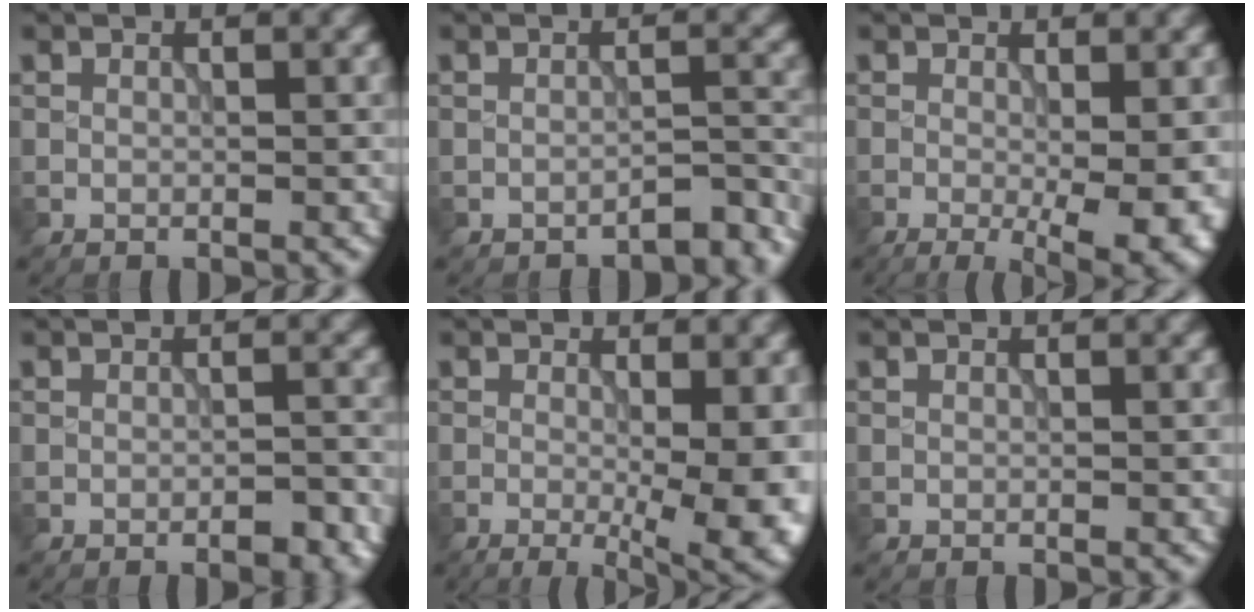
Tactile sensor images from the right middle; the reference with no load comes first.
{"total": 2.6, "force": [-2.4, 0.4, 0.9], "torque": [-0.006, 0.009, -0.033]}
{"total": 7.1, "force": [-1.7, 2.4, 6.5], "torque": [-0.091, -0.019, -0.016]}
{"total": 2.2, "force": [-1.4, 0.5, 1.6], "torque": [-0.021, 0.002, -0.022]}
{"total": 7.9, "force": [-1.0, 2.5, 7.4], "torque": [-0.075, -0.010, -0.016]}
{"total": 0.0}